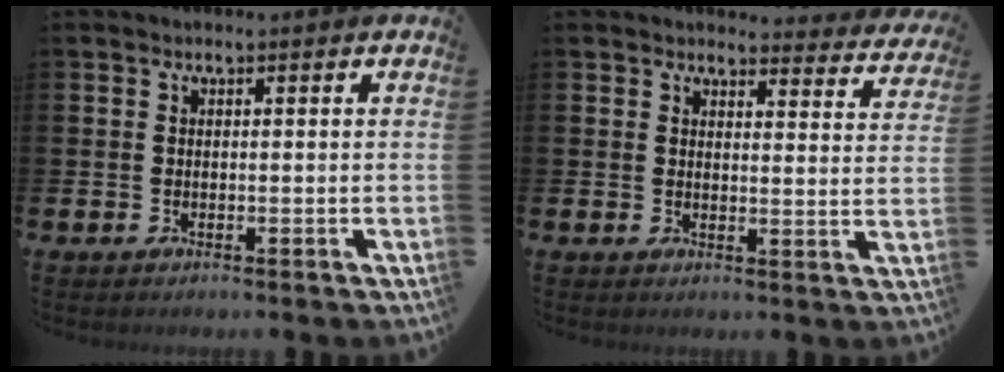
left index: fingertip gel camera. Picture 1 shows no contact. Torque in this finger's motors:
{"motor_torque": [1.07, -1.07, 0.32, 0.01]}